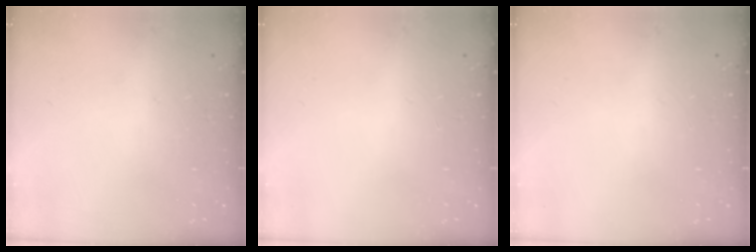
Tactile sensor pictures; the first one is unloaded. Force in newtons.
{"total": 0.0}
{"total": 0.0}